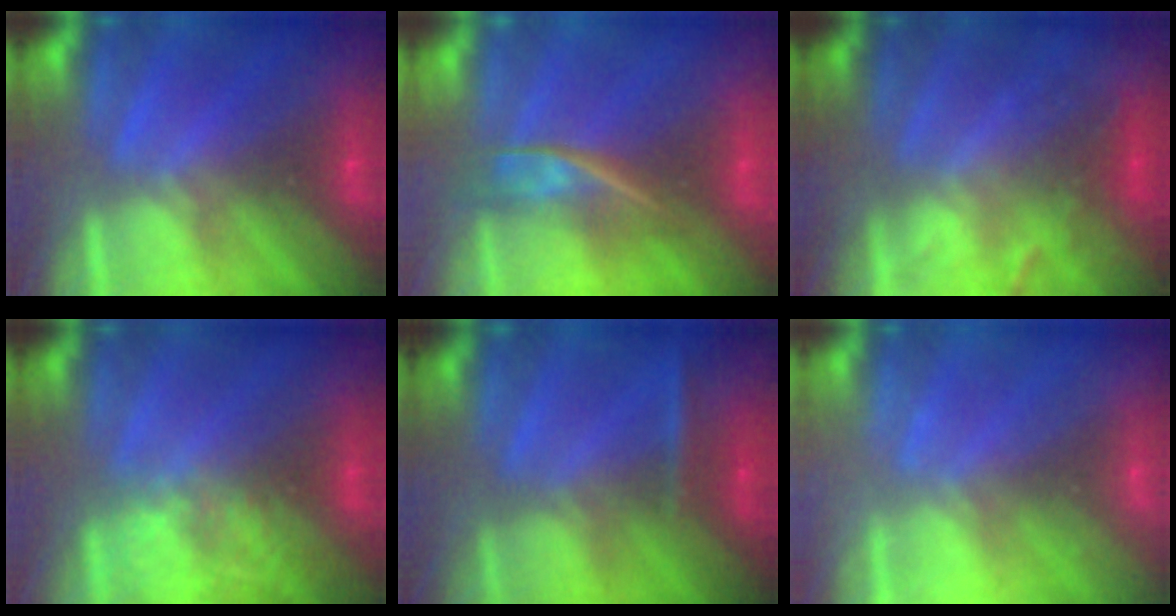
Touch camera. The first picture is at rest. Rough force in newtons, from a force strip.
{"total": 2.4}
{"total": 2.1}
{"total": 2.2}
{"total": 2.3}
{"total": 2.2}